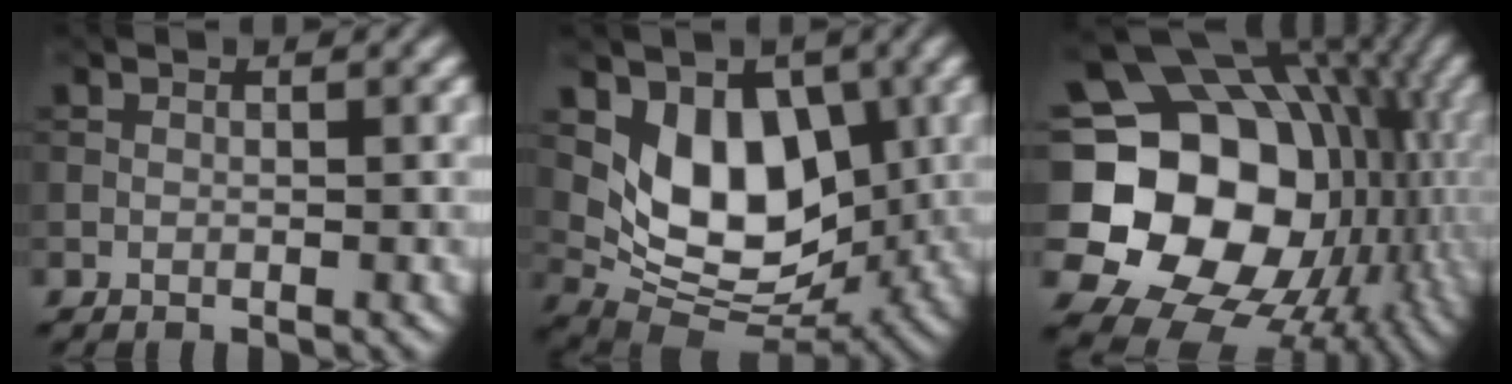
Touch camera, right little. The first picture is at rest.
{"total": 7.9, "force": [1.3, 5.2, 5.8], "torque": [-0.096, -0.022, 0.010]}
{"total": 19.2, "force": [-1.8, 15.5, 11.3], "torque": [-0.218, -0.018, -0.024]}